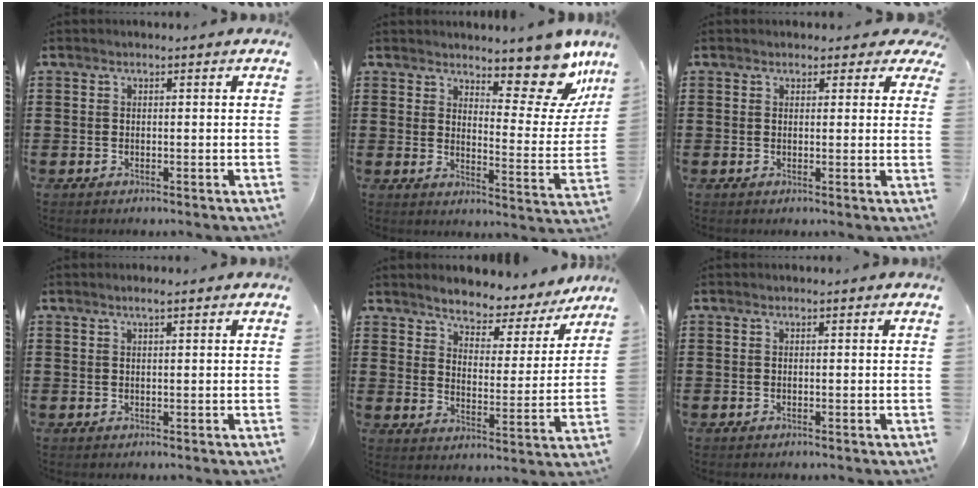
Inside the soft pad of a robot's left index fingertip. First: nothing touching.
{"total": 11.7, "force": [9.4, 3.5, 6.1], "torque": [-0.075, -0.069, 0.161]}
{"total": 1.8, "force": [1.3, 1.2, 0.5], "torque": [-0.001, 0.002, 0.019]}
{"total": 1.2, "force": [0.7, 0.1, 0.9], "torque": [-0.018, 0.001, 0.013]}
{"total": 4.3, "force": [4.2, 0.8, 0.6], "torque": [-0.032, -0.034, 0.063]}
{"total": 0.0}